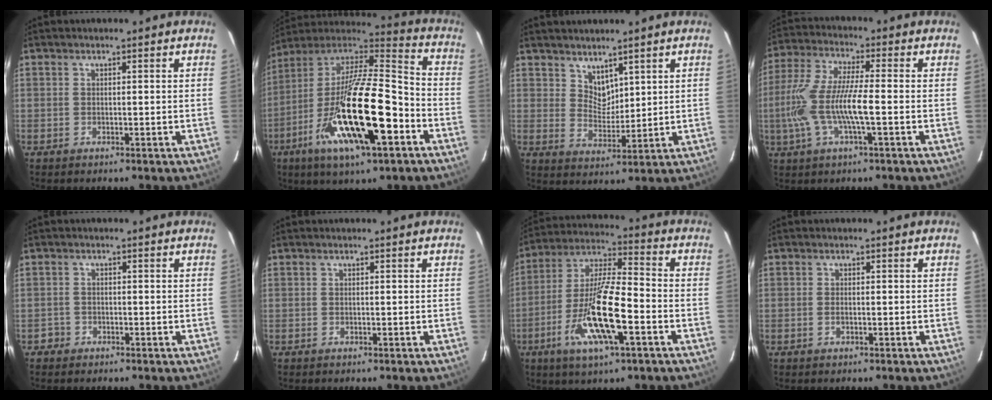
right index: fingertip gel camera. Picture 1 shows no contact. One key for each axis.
{"total": 26.9, "fx": -10.8, "fy": 7.2, "fz": 23.5, "tx": -0.431, "ty": -0.051, "tz": -0.198}
{"total": 4.7, "fx": 3.7, "fy": 2.6, "fz": 1.4, "tx": -0.015, "ty": -0.002, "tz": 0.073}
{"total": 12.6, "fx": -2.6, "fy": 2.0, "fz": 12.2, "tx": -0.252, "ty": -0.004, "tz": -0.048}
{"total": 1.7, "fx": -1.0, "fy": 1.4, "fz": -0.2, "tx": -0.001, "ty": 0.009, "tz": -0.018}
{"total": 0.0}
{"total": 16.7, "fx": -6.4, "fy": 3.7, "fz": 14.9, "tx": -0.308, "ty": -0.012, "tz": -0.125}
{"total": 1.0, "fx": -0.4, "fy": 0.5, "fz": 0.8, "tx": -0.017, "ty": 0.000, "tz": -0.007}